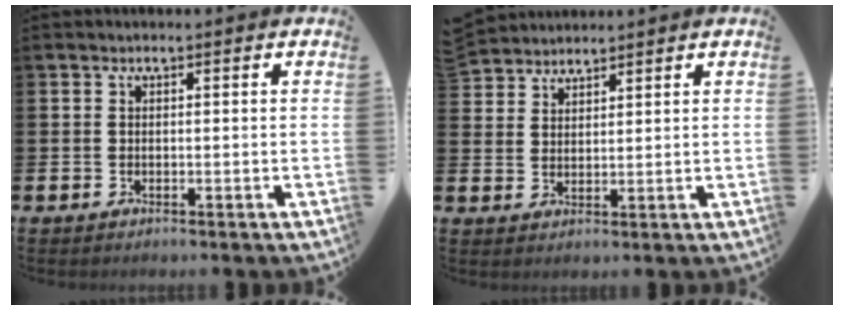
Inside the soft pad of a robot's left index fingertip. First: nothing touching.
{"total": 3.5, "force": [3.4, 0.6, -0.7], "torque": [0.003, -0.017, 0.064]}